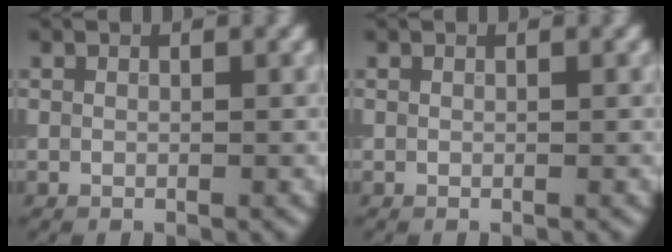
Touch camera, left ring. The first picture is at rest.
{"total": 0.0}